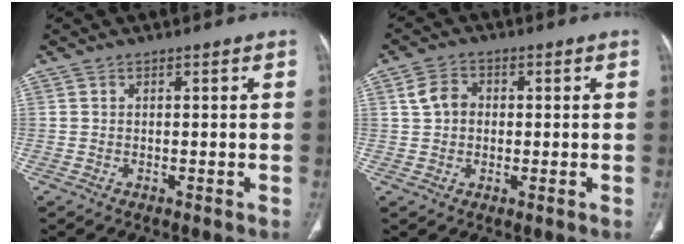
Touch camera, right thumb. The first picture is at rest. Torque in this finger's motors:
{"motor_torque": [0.29, -0.02, 0.45, 0.14, 0.00]}